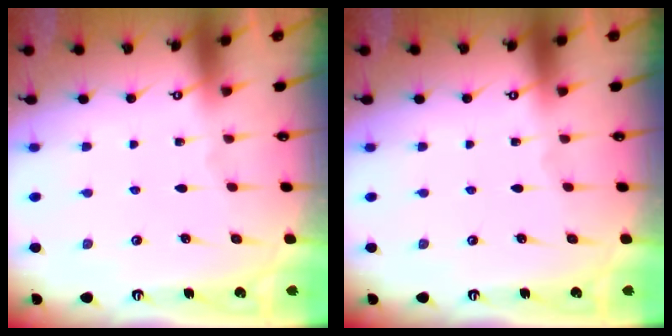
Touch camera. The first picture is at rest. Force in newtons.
{"total": 0.0}